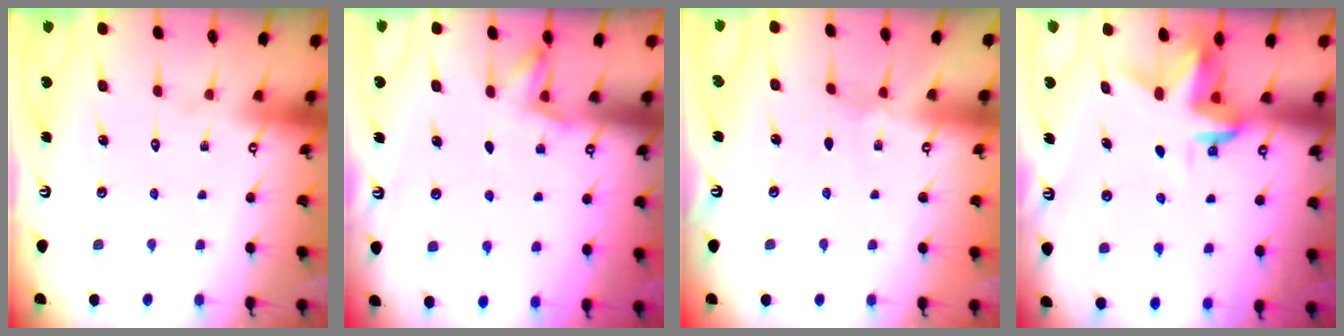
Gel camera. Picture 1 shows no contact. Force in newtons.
{"total": 3.7, "press": 3.4, "slide": 1.4}
{"total": 0.7, "press": 0.6, "slide": 0.3}
{"total": 3.3, "press": 3.3, "slide": 0.4}